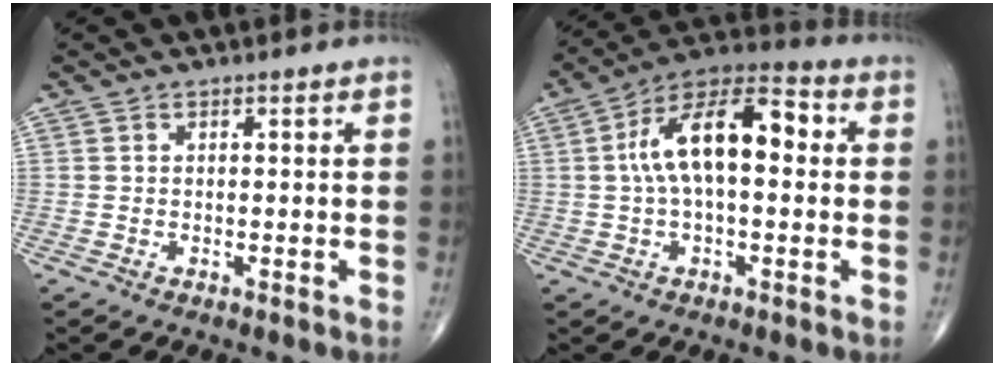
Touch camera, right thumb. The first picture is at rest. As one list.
[{"total": 15.1, "force": [1.7, 7.2, 13.2], "torque": [-0.226, 0.043, 0.018]}]